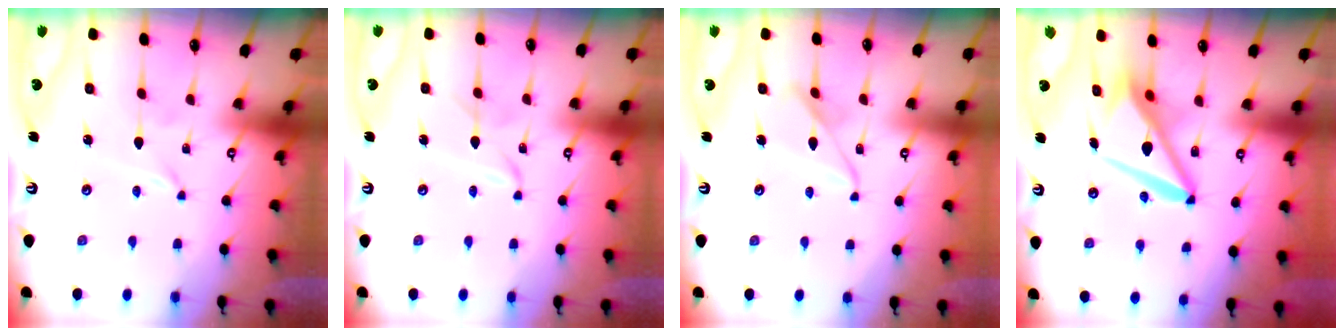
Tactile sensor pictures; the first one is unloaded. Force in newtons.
{"total": 3.1, "press": 3.1, "slide": 0.4}
{"total": 8.9, "press": 8.9, "slide": 0.6}
{"total": 12.7, "press": 12.6, "slide": 1.6}